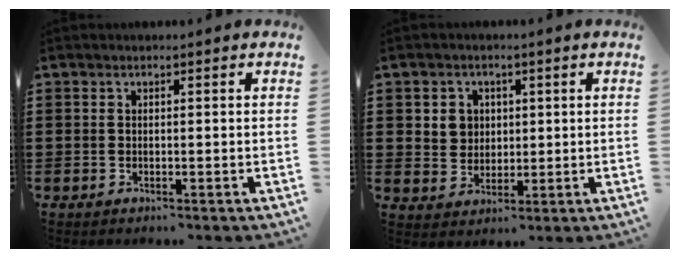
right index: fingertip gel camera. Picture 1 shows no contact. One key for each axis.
{"total": 3.8, "fx": 1.1, "fy": 3.6, "fz": 0.8, "tx": -0.032, "ty": 0.012, "tz": 0.019}